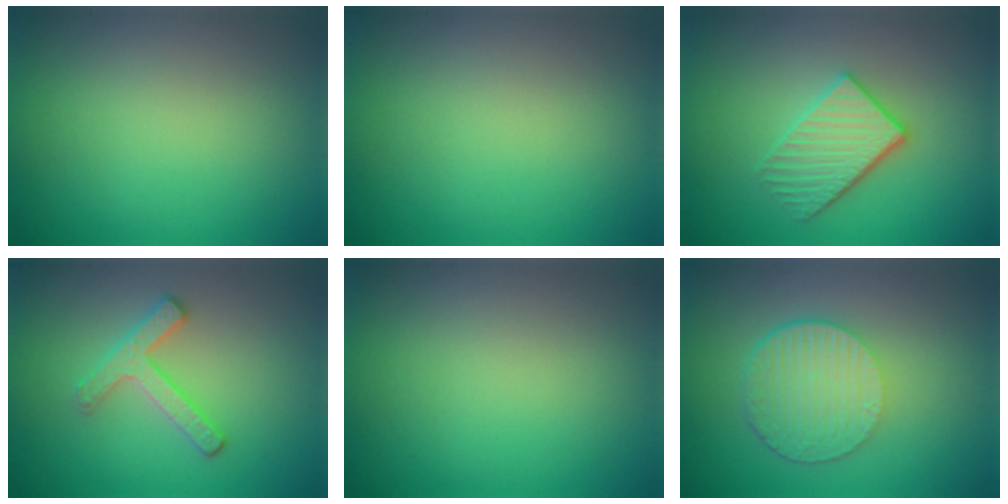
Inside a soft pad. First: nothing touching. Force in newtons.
{"total": 0.0}
{"total": 3.5, "press": 3.3, "slide": 1.3}
{"total": 2.5, "press": 2.5, "slide": 0.4}
{"total": 0.0}
{"total": 6.0, "press": 4.1, "slide": 4.4}